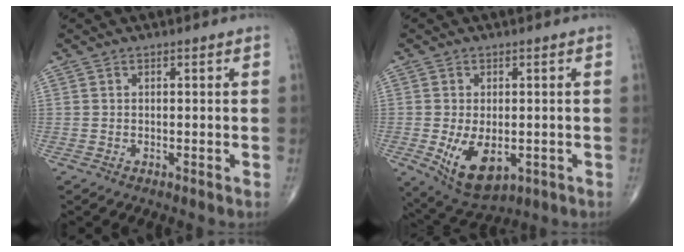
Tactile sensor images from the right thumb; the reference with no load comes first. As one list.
[{"total": 9.4, "force": [-2.1, 5.3, 7.5], "torque": [-0.121, -0.014, -0.019]}]